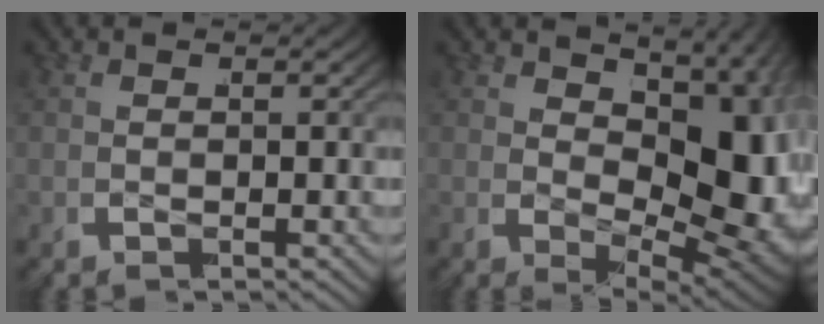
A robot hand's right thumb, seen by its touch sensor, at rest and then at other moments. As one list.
[{"total": 13.5, "force": [-0.7, 7.2, 11.5], "torque": [-0.185, -0.034, 0.011]}]